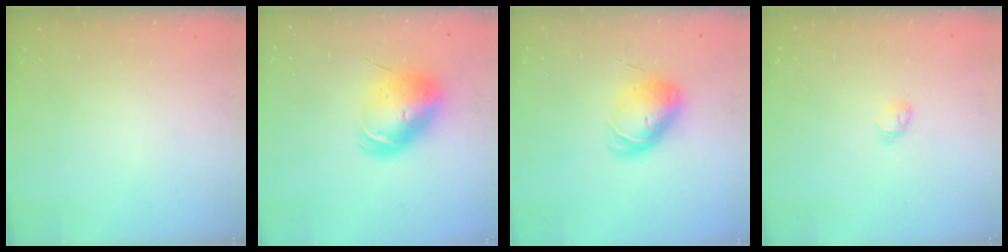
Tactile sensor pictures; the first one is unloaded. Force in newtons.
{"total": 13.5, "press": 13.2, "slide": 2.6}
{"total": 8.8, "press": 8.7, "slide": 1.2}
{"total": 4.1, "press": 4.0, "slide": 1.0}